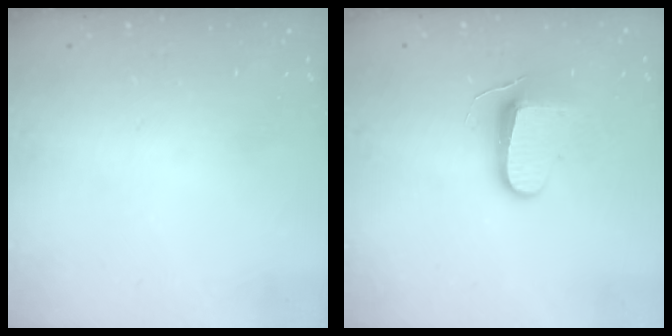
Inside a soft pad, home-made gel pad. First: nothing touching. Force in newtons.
{"total": 8.7, "press": 8.7, "slide": 0.6}